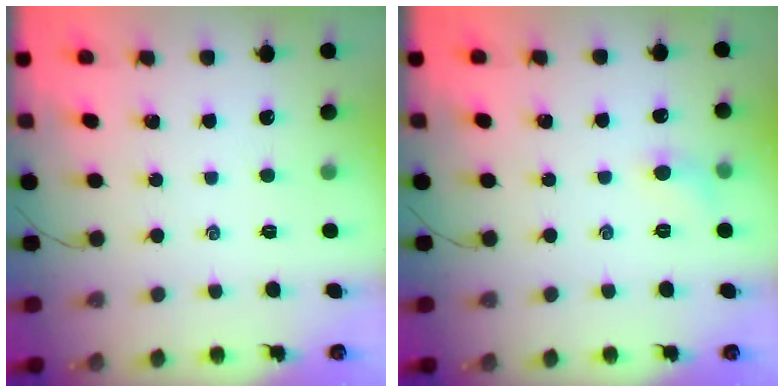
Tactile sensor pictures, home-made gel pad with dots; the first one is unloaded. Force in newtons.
{"total": 5.5, "press": 5.2, "slide": 1.7}